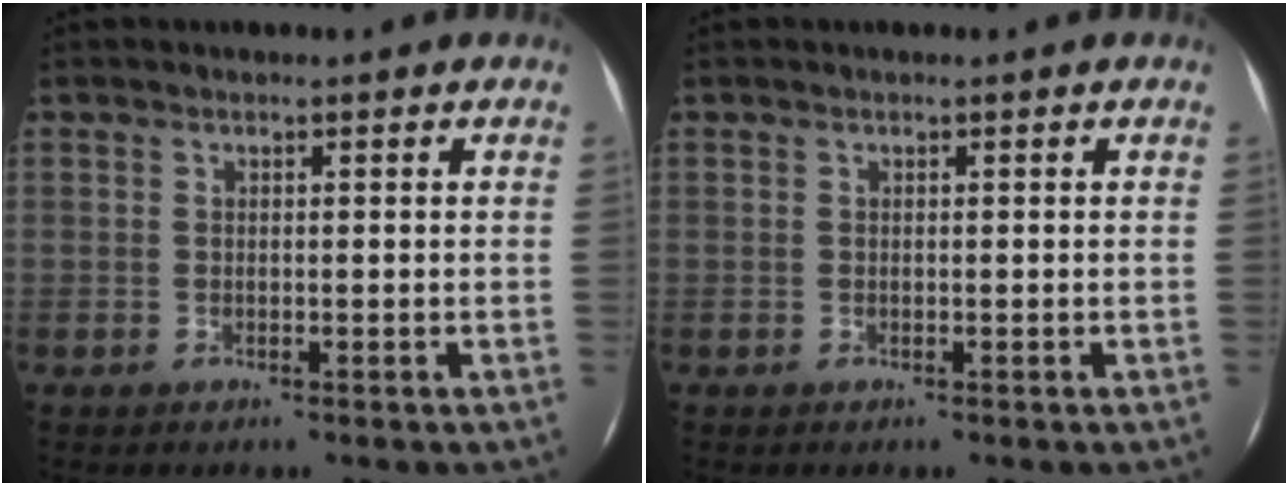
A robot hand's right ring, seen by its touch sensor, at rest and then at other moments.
{"total": 0.0}